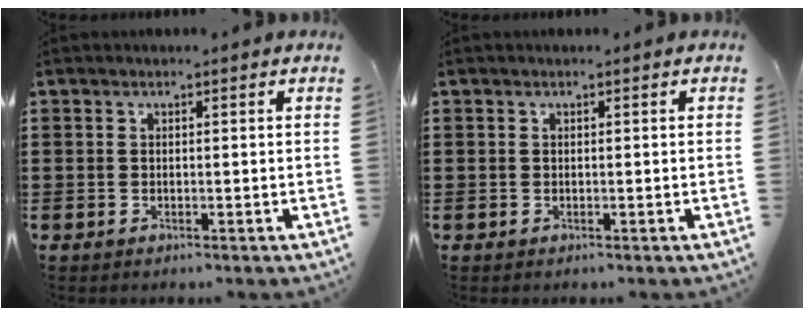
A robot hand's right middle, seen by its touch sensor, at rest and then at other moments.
{"total": 0.0}